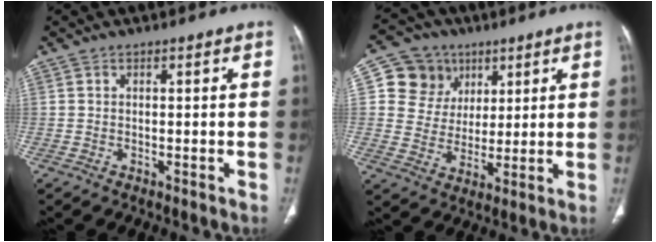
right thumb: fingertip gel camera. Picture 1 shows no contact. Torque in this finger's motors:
{"motor_torque": [0.09, 0.75, 0.10, -0.27, -0.08]}